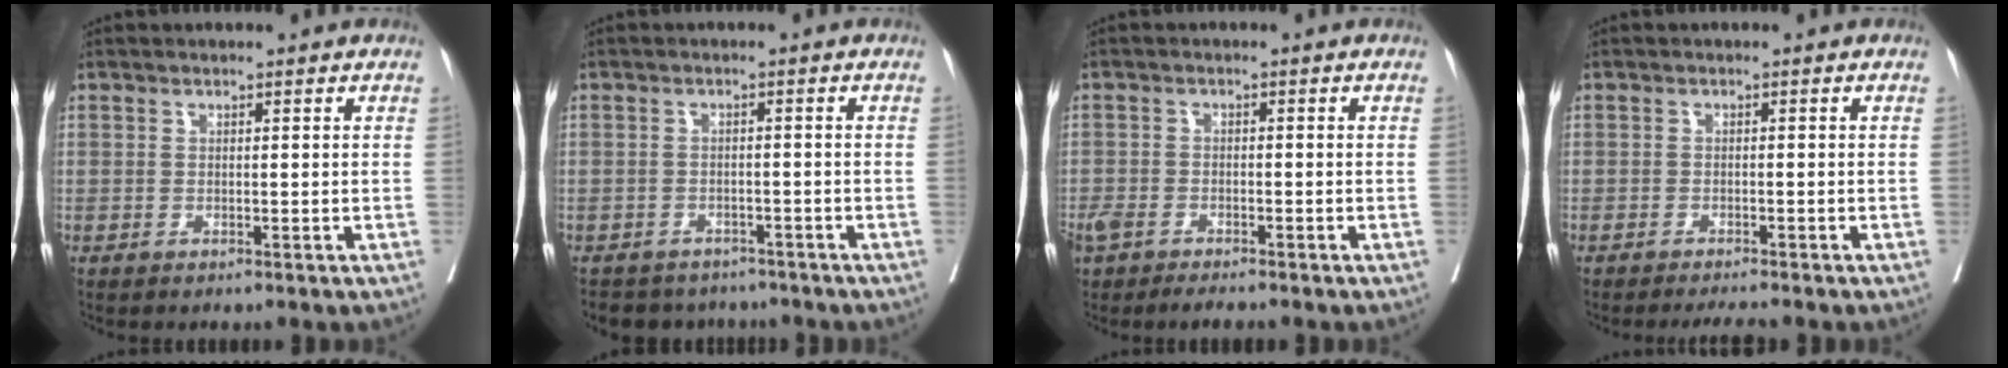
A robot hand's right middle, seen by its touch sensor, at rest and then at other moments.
{"total": 6.4, "force": [-5.7, 2.8, 0.5], "torque": [-0.002, 0.007, -0.072]}
{"total": 5.9, "force": [-4.6, 2.1, 2.9], "torque": [-0.059, -0.002, -0.080]}
{"total": 2.9, "force": [-2.7, -0.1, 1.2], "torque": [-0.016, -0.005, -0.039]}